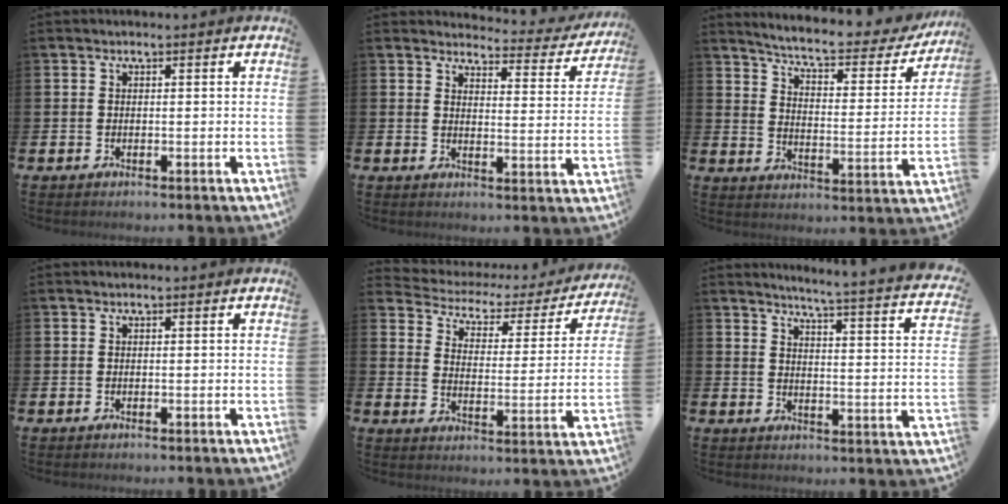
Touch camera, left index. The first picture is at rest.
{"total": 3.3, "force": [3.0, 1.1, 0.6], "torque": [-0.012, -0.030, 0.044]}
{"total": 6.6, "force": [5.9, 1.1, 2.6], "torque": [-0.074, -0.043, 0.095]}
{"total": 0.0}
{"total": 3.4, "force": [2.4, 2.2, 0.7], "torque": [-0.041, -0.019, 0.029]}
{"total": 4.2, "force": [4.0, -0.7, 1.3], "torque": [-0.031, -0.048, 0.057]}